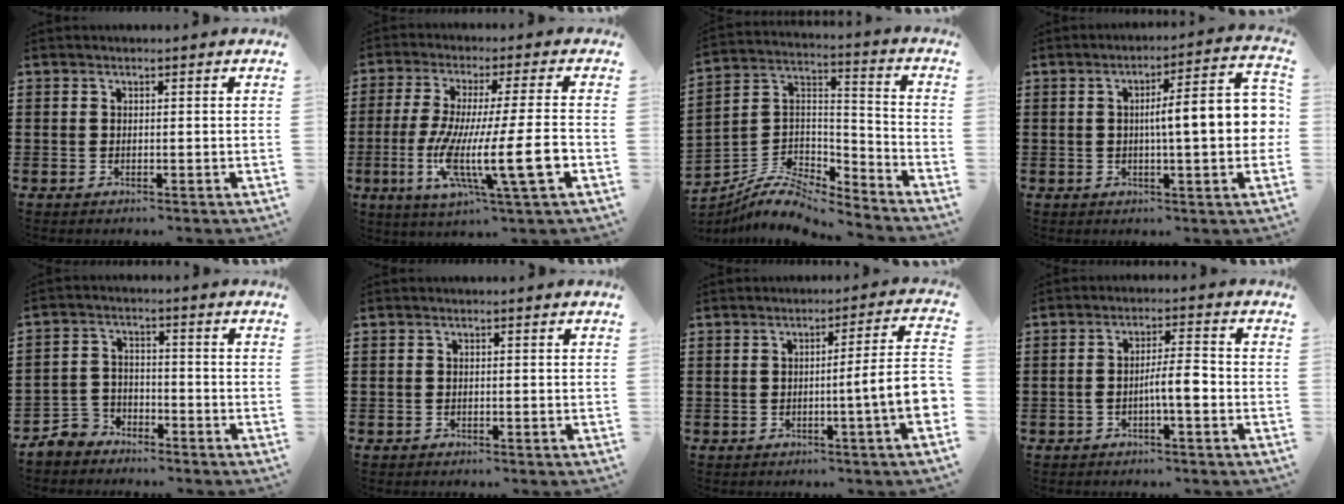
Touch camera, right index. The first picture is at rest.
{"total": 14.9, "force": [-4.2, 1.9, 14.1], "torque": [-0.290, -0.019, -0.083]}
{"total": 7.9, "force": [-6.6, 2.9, 3.3], "torque": [-0.078, 0.007, -0.131]}
{"total": 9.9, "force": [0.1, 1.6, 9.7], "torque": [-0.148, -0.008, -0.006]}
{"total": 4.5, "force": [-3.9, 2.0, 0.6], "torque": [-0.038, 0.003, -0.087]}
{"total": 0.6, "force": [-0.6, 0.3, 0.0], "torque": [-0.001, 0.002, -0.013]}
{"total": 8.2, "force": [-1.3, 0.0, 8.1], "torque": [-0.137, -0.017, -0.024]}
{"total": 4.9, "force": [-1.5, 0.8, 4.6], "torque": [-0.082, 0.006, -0.030]}